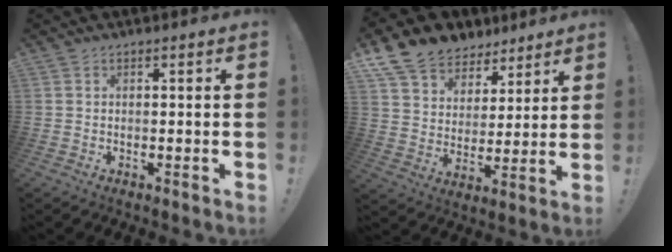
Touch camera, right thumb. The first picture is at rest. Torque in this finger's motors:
{"motor_torque": [0.39, 0.80, 0.14, 0.18, 0.04]}